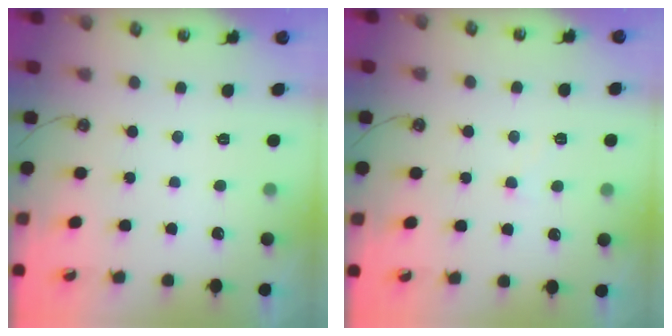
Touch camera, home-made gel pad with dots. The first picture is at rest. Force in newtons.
{"total": 0.7, "press": 0.5, "slide": 0.5}